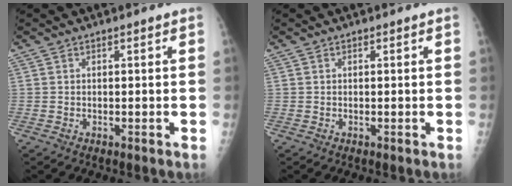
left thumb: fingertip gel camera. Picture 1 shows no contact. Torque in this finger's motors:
{"motor_torque": [0.00, 0.00, 0.00, 0.00, 0.00]}